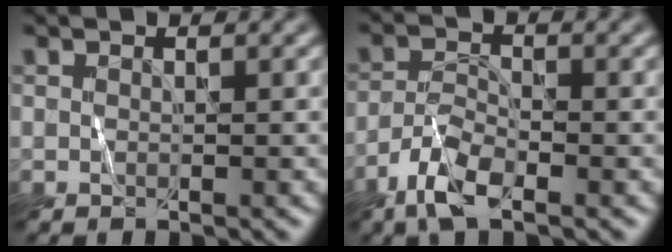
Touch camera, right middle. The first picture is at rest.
{"total": 4.0, "force": [-2.9, 1.3, 2.5], "torque": [-0.055, -0.001, -0.060]}